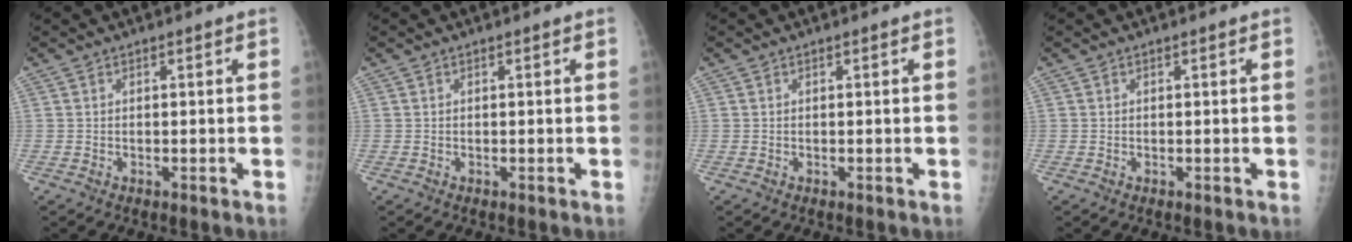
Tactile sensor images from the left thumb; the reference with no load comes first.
{"total": 0.0}
{"total": 0.0}
{"total": 0.0}